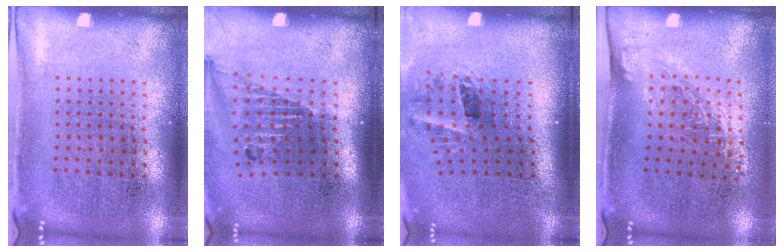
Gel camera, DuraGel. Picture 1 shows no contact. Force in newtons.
{"total": 1.5, "press": 1.2, "slide": 0.9}
{"total": 1.5, "press": 1.1, "slide": 1.1}
{"total": 1.3, "press": 0.9, "slide": 0.9}